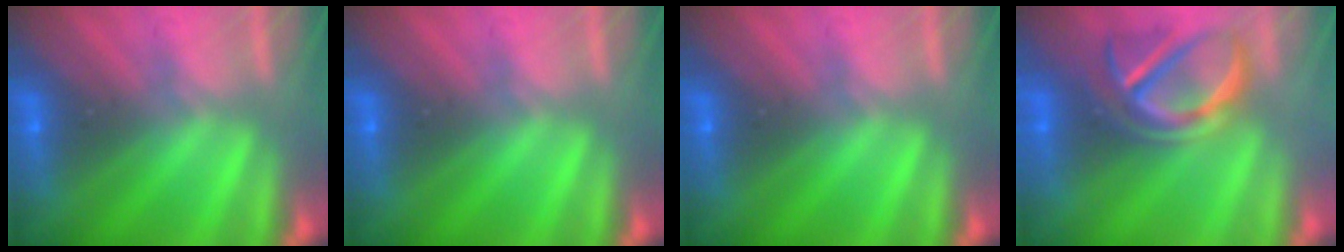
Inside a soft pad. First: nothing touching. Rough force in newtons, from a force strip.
{"total": 0.0}
{"total": 0.0}
{"total": 3.9}